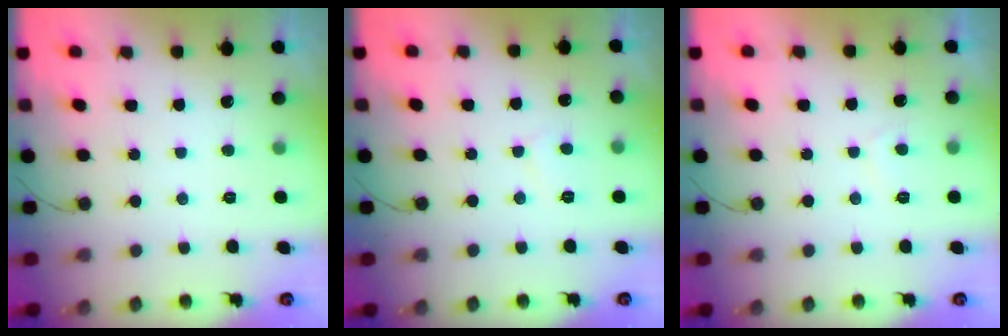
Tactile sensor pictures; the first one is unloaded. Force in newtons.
{"total": 3.0, "press": 3.0, "slide": 0.2}
{"total": 2.8, "press": 2.7, "slide": 0.6}